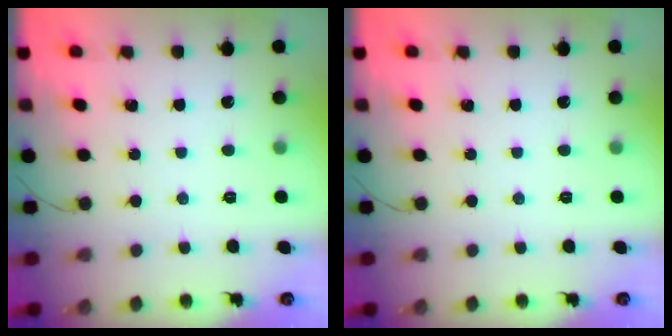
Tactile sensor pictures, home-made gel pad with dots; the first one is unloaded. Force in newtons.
{"total": 0.0}